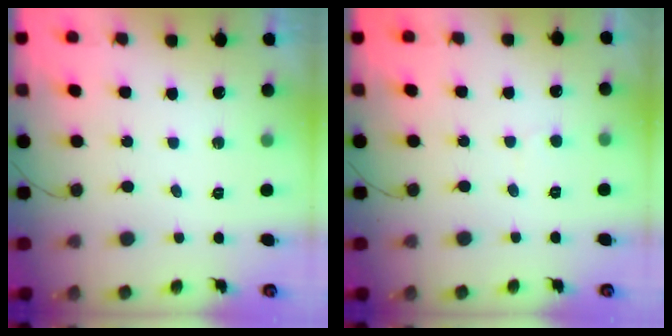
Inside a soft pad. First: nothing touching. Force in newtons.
{"total": 2.6, "press": 2.6, "slide": 0.2}